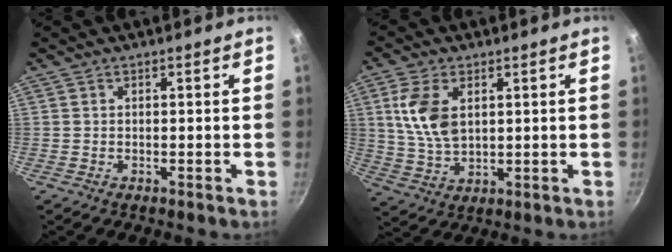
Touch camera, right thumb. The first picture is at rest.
{"total": 9.9, "force": [2.6, 5.9, 7.5], "torque": [-0.142, -0.016, 0.055]}